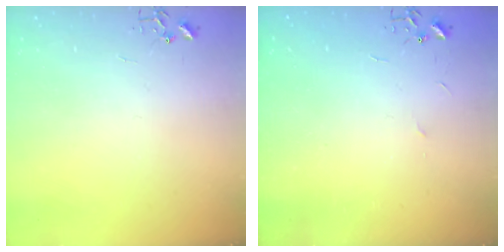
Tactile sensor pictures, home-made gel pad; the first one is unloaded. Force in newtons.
{"total": 2.2, "press": 2.2, "slide": 0.3}